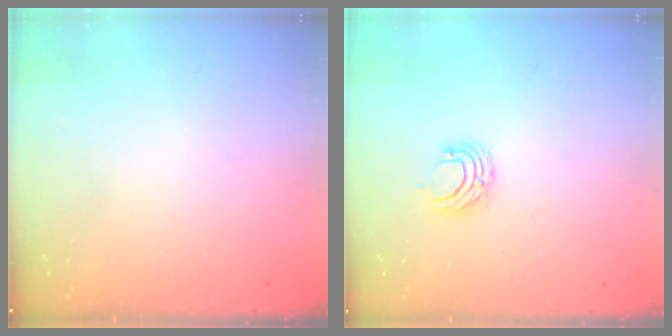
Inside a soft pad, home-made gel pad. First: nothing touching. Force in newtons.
{"total": 5.6, "press": 5.6, "slide": 0.6}